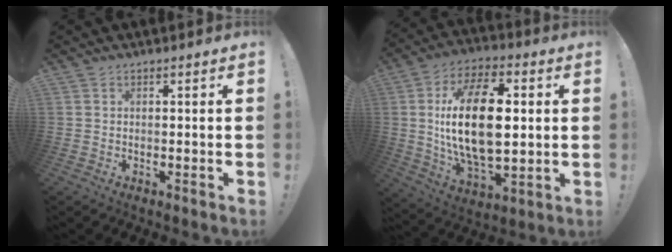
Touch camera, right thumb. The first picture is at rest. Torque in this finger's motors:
{"motor_torque": [0.02, 1.59, 1.74, -1.02, 0.72]}